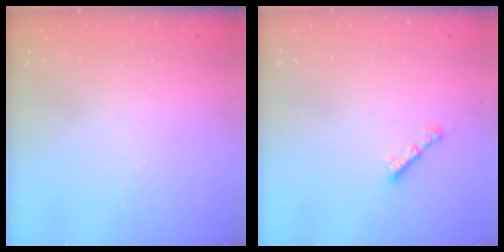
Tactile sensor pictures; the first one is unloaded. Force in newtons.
{"total": 2.6, "press": 2.6, "slide": 0.1}